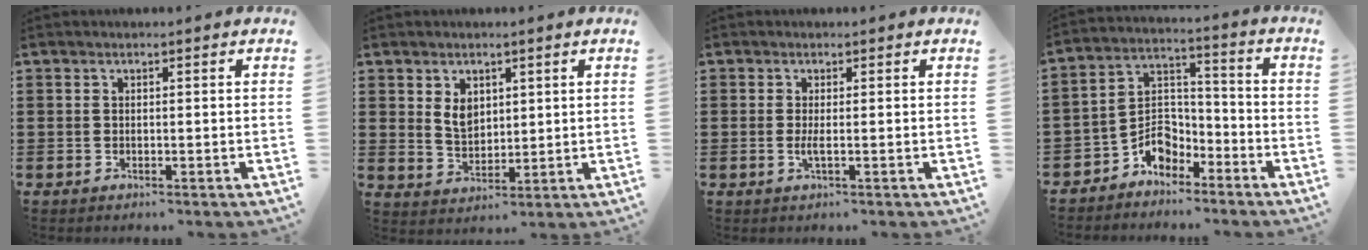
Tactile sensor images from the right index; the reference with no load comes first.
{"total": 4.0, "force": [1.7, 2.8, 2.3], "torque": [-0.045, 0.006, 0.029]}
{"total": 1.6, "force": [-0.2, 0.1, 1.6], "torque": [-0.030, -0.003, -0.004]}
{"total": 6.1, "force": [-4.3, 3.9, 1.9], "torque": [-0.046, 0.009, -0.088]}